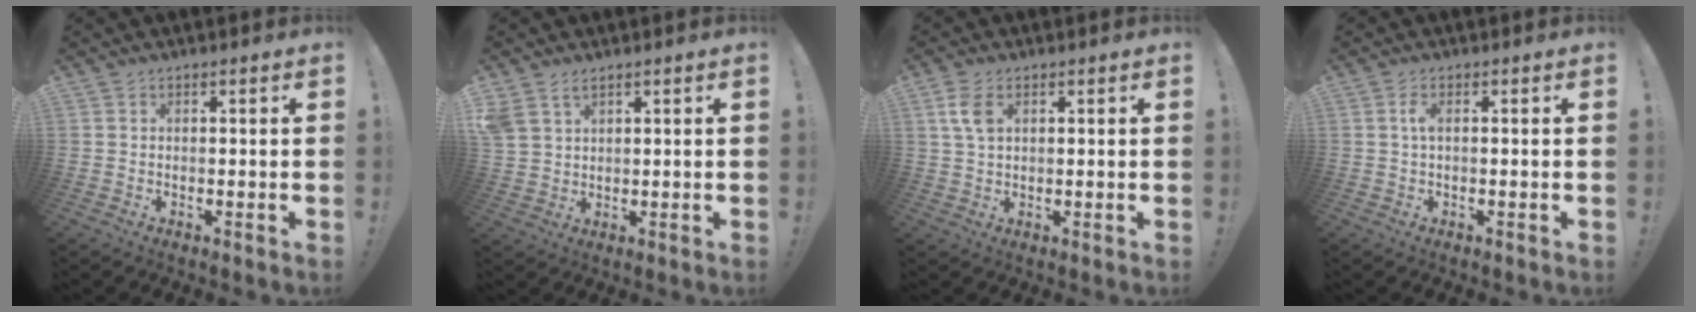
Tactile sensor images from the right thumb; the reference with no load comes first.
{"total": 4.8, "force": [3.2, 2.8, 2.2], "torque": [-0.049, -0.009, 0.066]}
{"total": 5.5, "force": [2.2, 3.1, 3.9], "torque": [-0.085, 0.000, 0.041]}
{"total": 2.3, "force": [0.3, 0.7, 2.2], "torque": [-0.043, 0.003, 0.003]}